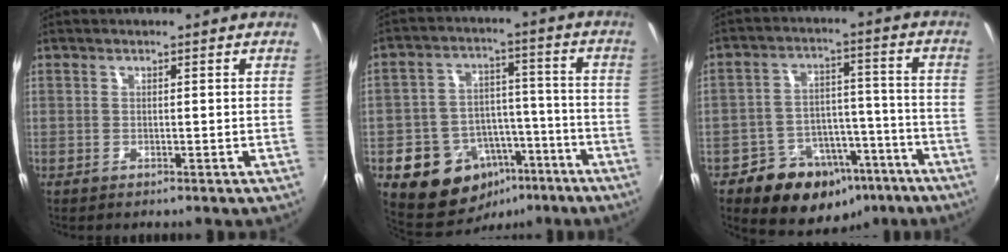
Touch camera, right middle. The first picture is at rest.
{"total": 14.8, "force": [-8.0, 10.7, 6.3], "torque": [-0.135, 0.032, -0.094]}
{"total": 16.2, "force": [-10.0, 10.7, 6.8], "torque": [-0.132, 0.033, -0.118]}